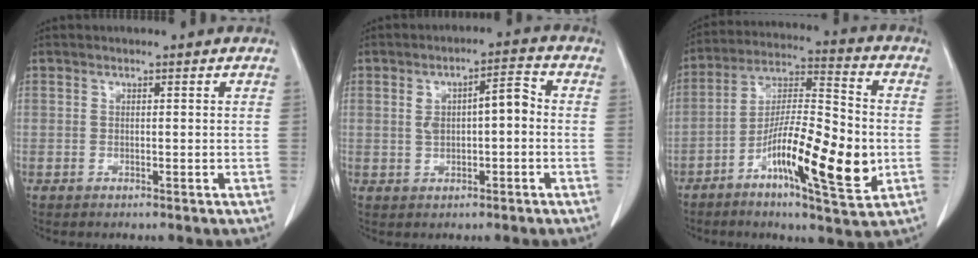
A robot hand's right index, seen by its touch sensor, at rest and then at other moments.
{"total": 5.9, "force": [0.2, 2.2, 5.5], "torque": [-0.098, 0.029, 0.004]}
{"total": 16.2, "force": [-4.7, 3.2, 15.2], "torque": [-0.266, -0.001, -0.079]}